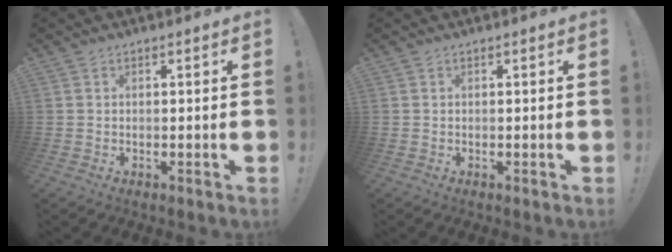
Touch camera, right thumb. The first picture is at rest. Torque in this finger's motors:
{"motor_torque": [0.00, 0.00, 0.00, 0.00, 0.00]}